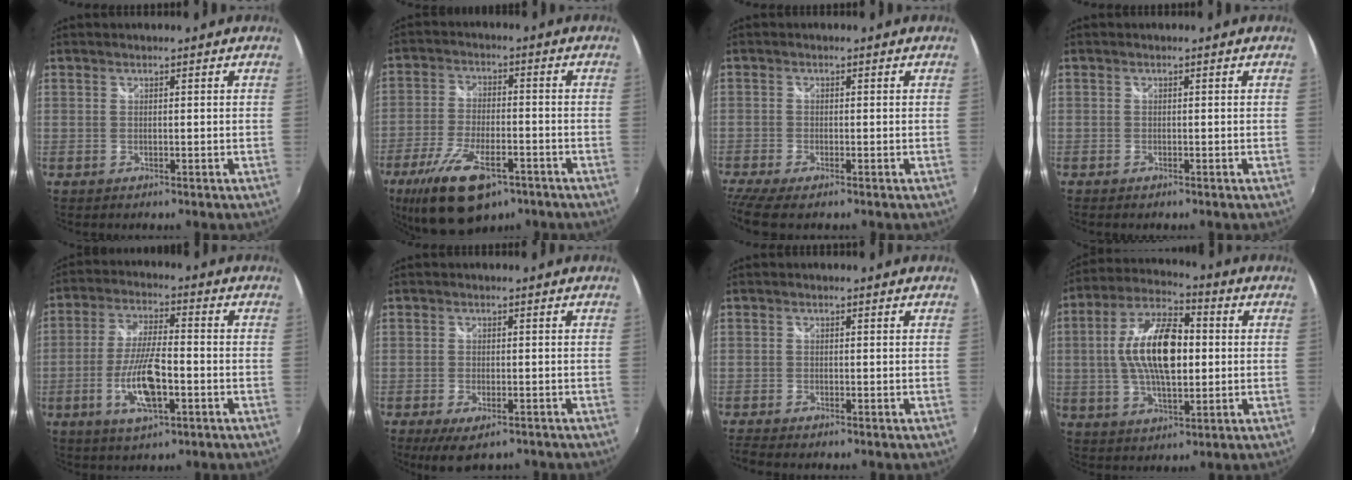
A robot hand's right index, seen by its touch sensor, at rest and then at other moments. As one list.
[{"total": 15.4, "force": [-9.3, 6.3, 10.5], "torque": [-0.222, -0.033, -0.159]}, {"total": 4.8, "force": [-3.9, 0.7, 2.7], "torque": [-0.071, -0.024, -0.076]}, {"total": 0.8, "force": [-0.6, 0.4, 0.2], "torque": [-0.006, -0.003, -0.015]}, {"total": 11.2, "force": [-3.7, 3.4, 10.0], "torque": [-0.201, -0.007, -0.069]}, {"total": 6.6, "force": [-4.4, 2.5, 4.2], "torque": [-0.094, -0.027, -0.069]}, {"total": 2.9, "force": [-2.6, 0.5, 1.3], "torque": [-0.038, -0.013, -0.049]}, {"total": 15.4, "force": [0.5, 6.7, 13.8], "torque": [-0.265, 0.013, 0.004]}]